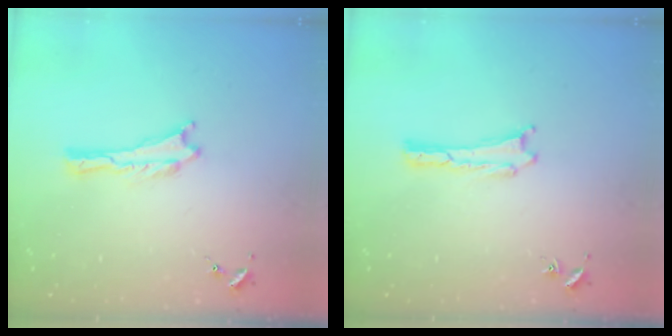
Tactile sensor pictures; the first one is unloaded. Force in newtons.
{"total": 0.0}